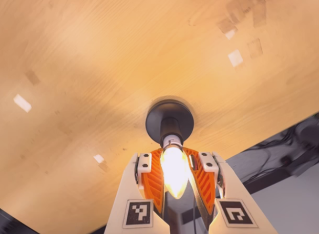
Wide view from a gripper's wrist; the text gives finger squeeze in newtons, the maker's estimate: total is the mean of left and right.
{"total": 26.1, "left": 26.3, "right": 25.8}